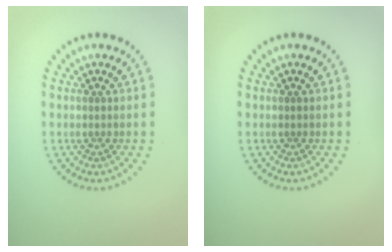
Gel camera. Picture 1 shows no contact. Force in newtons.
{"total": 0.0}